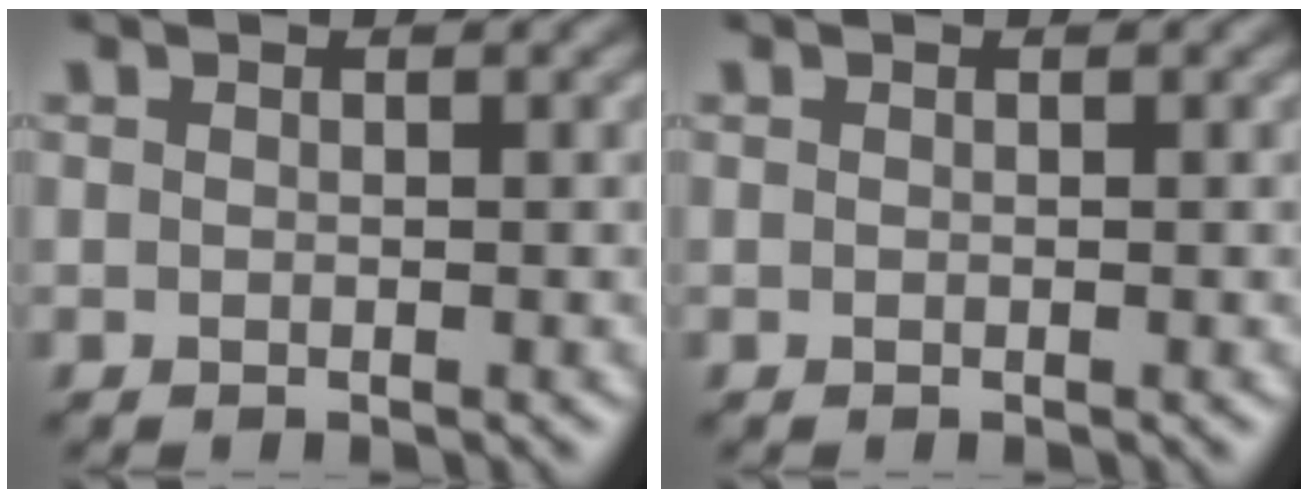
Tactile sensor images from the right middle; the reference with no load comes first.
{"total": 0.0}